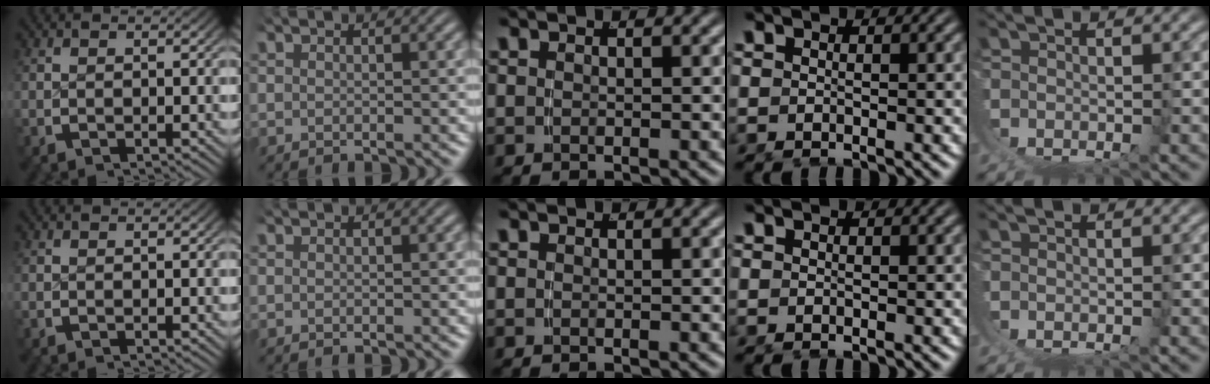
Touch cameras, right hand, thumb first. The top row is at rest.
{}